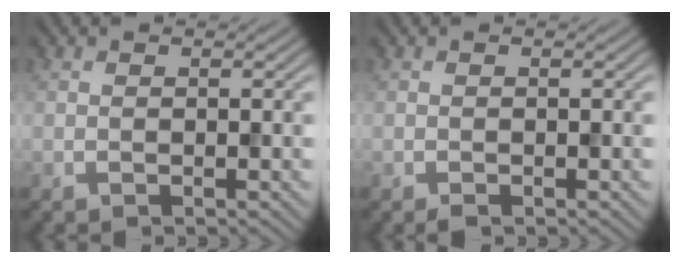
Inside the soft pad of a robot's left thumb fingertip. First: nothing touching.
{"total": 0.5, "force": [-0.4, 0.2, 0.3], "torque": [-0.006, -0.001, -0.005]}